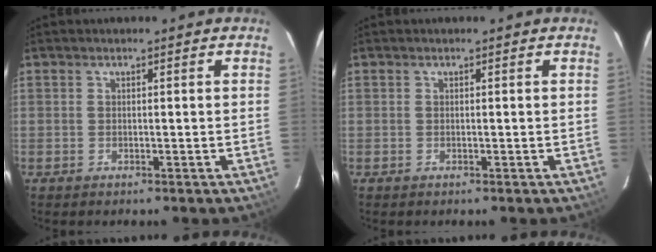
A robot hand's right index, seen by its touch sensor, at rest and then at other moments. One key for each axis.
{"total": 0.0}